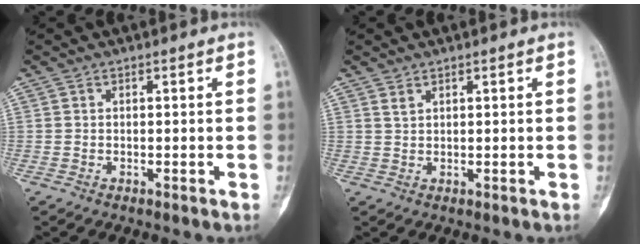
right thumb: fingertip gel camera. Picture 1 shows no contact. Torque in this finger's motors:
{"motor_torque": [-0.66, 0.23, 0.04, -0.32, -0.08]}